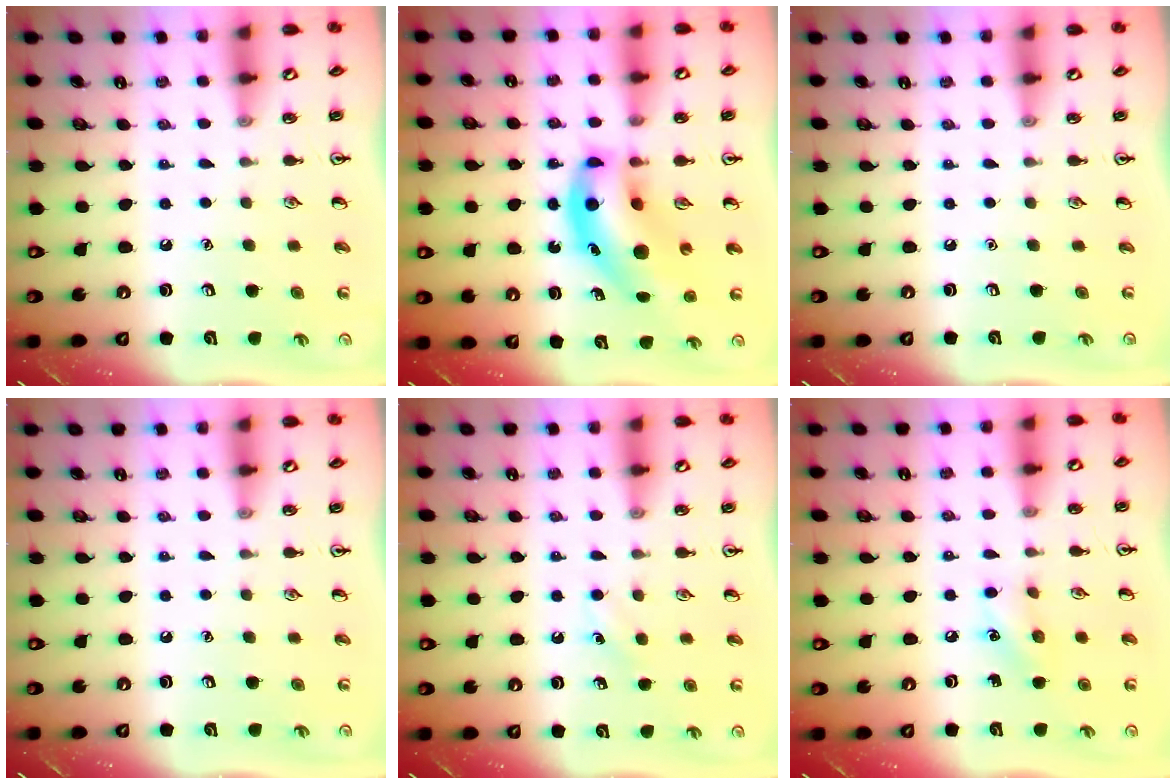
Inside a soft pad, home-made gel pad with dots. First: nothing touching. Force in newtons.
{"total": 14.0, "press": 13.4, "slide": 3.8}
{"total": 0.0}
{"total": 0.0}
{"total": 3.2, "press": 2.9, "slide": 1.1}
{"total": 6.7, "press": 6.5, "slide": 1.5}